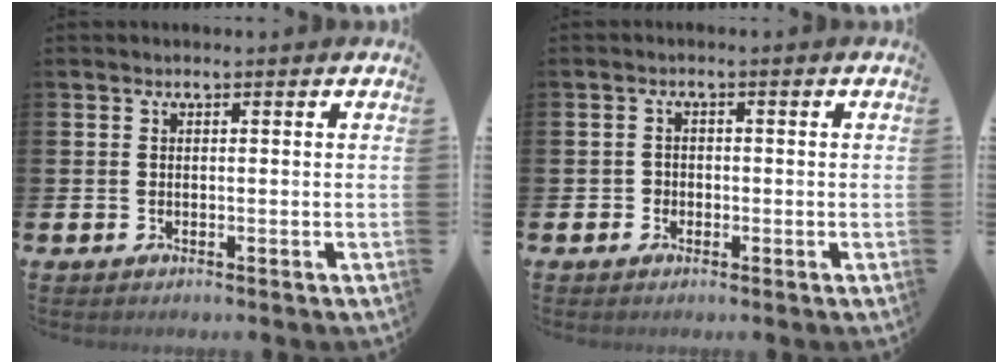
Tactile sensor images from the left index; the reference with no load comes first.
{"total": 1.4, "force": [-0.6, 1.3, 0.2], "torque": [-0.007, 0.004, -0.016]}